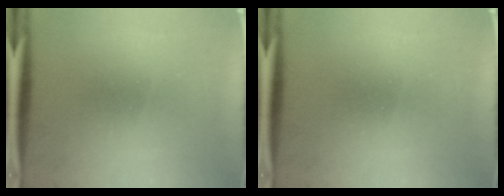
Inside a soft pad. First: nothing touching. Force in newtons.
{"total": 0.0}